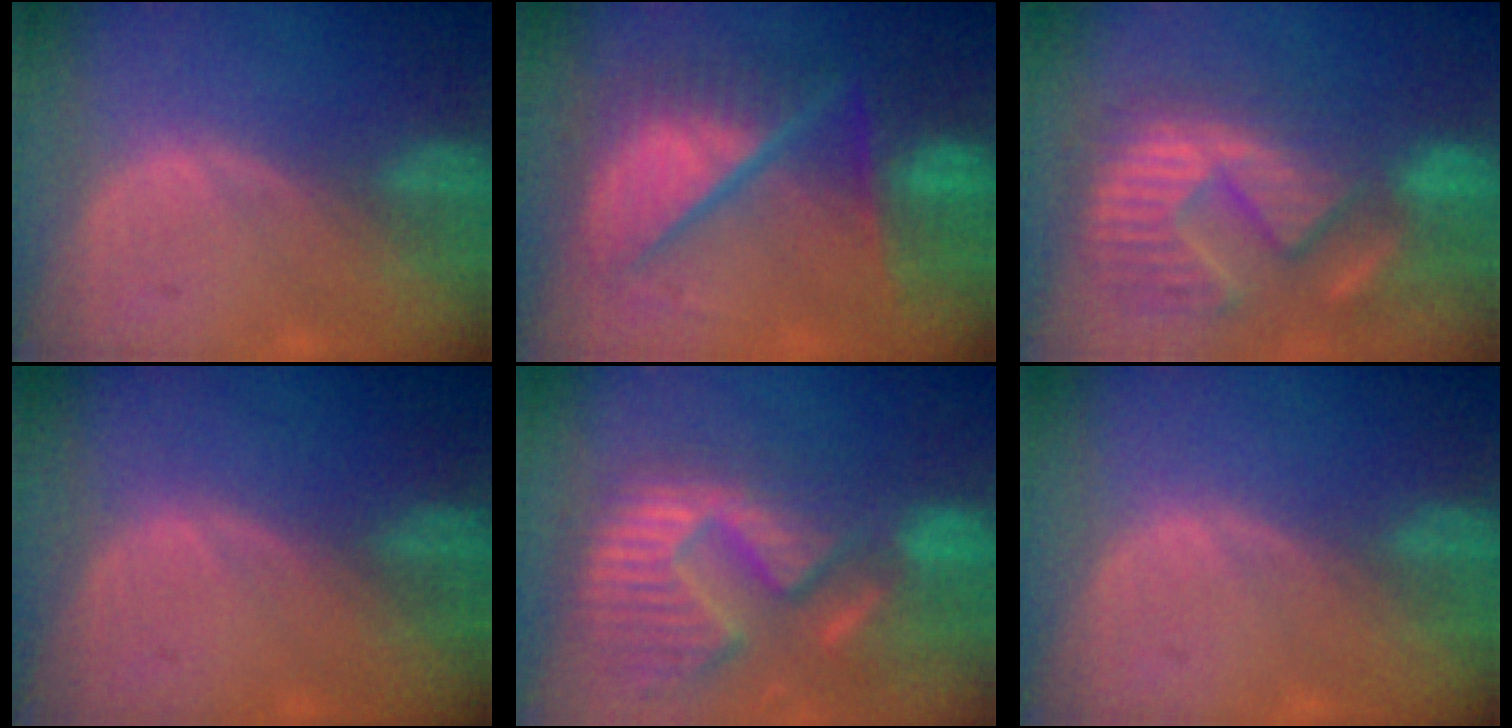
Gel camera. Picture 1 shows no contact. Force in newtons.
{"total": 10.8, "press": 10.7, "slide": 1.3}
{"total": 13.2, "press": 12.1, "slide": 5.4}
{"total": 0.0}
{"total": 14.7, "press": 12.3, "slide": 8.2}
{"total": 0.0}